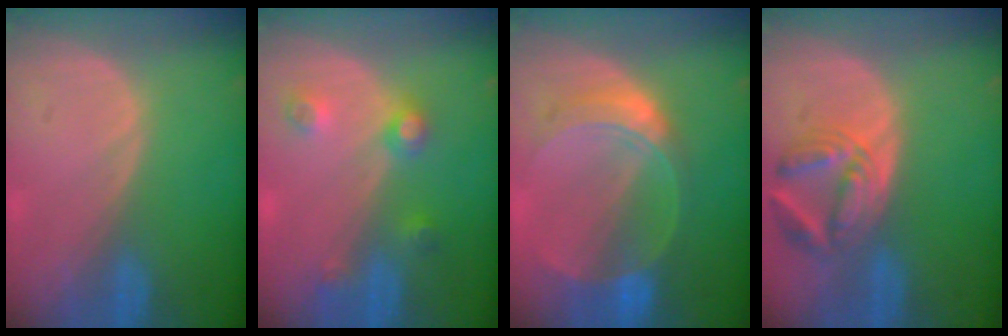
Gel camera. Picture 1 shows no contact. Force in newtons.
{"total": 4.4, "press": 3.9, "slide": 2.1}
{"total": 7.6, "press": 6.8, "slide": 3.4}
{"total": 6.5, "press": 6.4, "slide": 1.3}